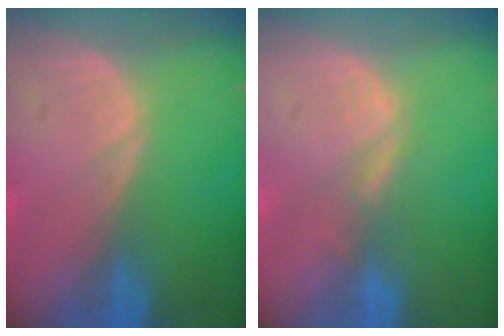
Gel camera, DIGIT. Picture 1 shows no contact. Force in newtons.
{"total": 1.6, "press": 1.6, "slide": 0.2}